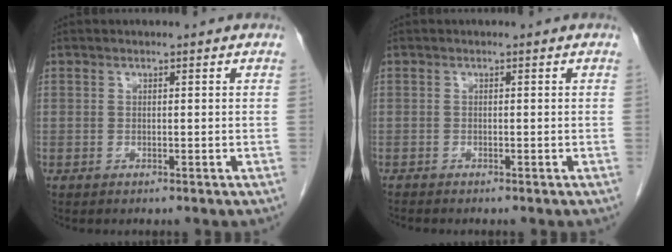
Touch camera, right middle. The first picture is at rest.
{"total": 0.8, "force": [-0.8, 0.0, 0.1], "torque": [-0.008, -0.002, -0.017]}